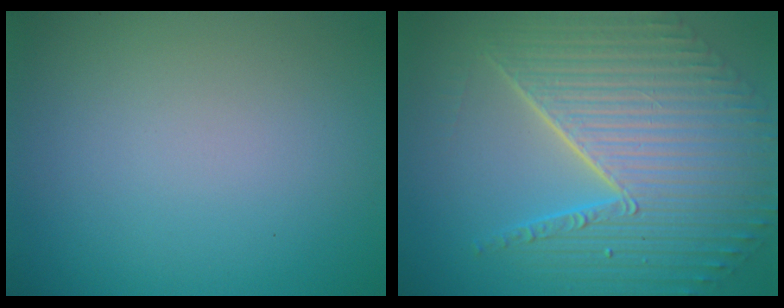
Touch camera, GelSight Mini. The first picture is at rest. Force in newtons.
{"total": 11.1, "press": 7.2, "slide": 8.4}